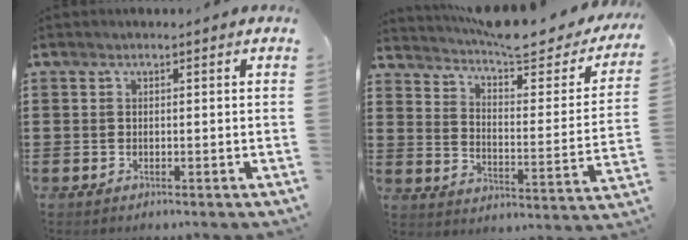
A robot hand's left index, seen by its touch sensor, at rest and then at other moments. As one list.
[{"total": 7.0, "force": [6.2, 0.9, 3.1], "torque": [-0.074, -0.043, 0.102]}]